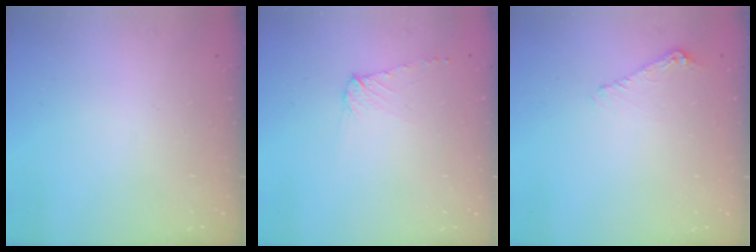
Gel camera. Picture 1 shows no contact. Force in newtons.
{"total": 5.6, "press": 5.6, "slide": 0.6}
{"total": 7.2, "press": 7.2, "slide": 0.8}